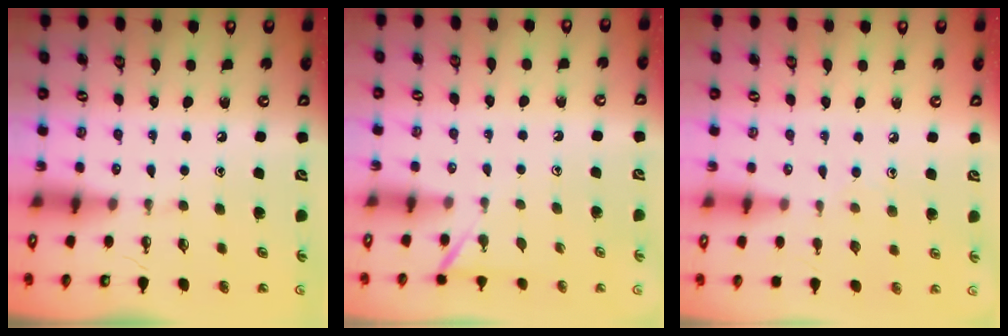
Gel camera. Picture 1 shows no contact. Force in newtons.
{"total": 3.7, "press": 3.6, "slide": 0.4}
{"total": 6.0, "press": 5.9, "slide": 0.7}